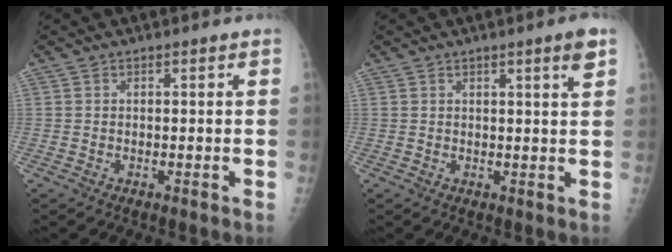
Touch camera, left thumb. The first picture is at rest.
{"total": 3.5, "force": [1.9, -0.1, 2.9], "torque": [-0.040, -0.012, 0.027]}